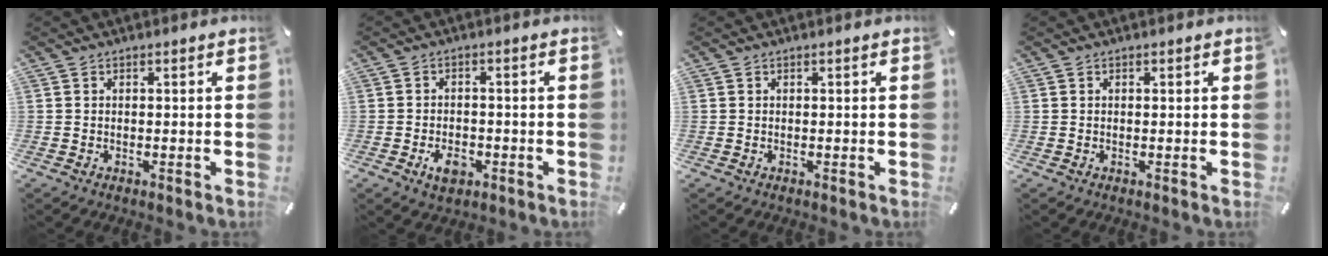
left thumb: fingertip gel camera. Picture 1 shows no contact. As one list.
[{"total": 4.9, "force": [-2.1, 3.2, 3.0], "torque": [-0.054, 0.004, -0.040]}, {"total": 0.0}, {"total": 0.0}]